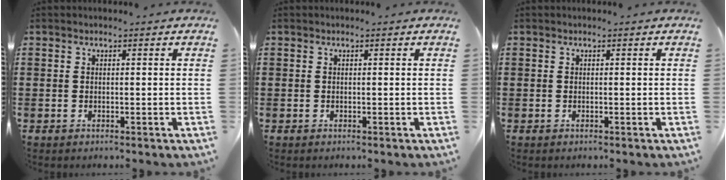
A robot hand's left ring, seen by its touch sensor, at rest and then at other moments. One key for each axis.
{"total": 0.0}
{"total": 0.0}